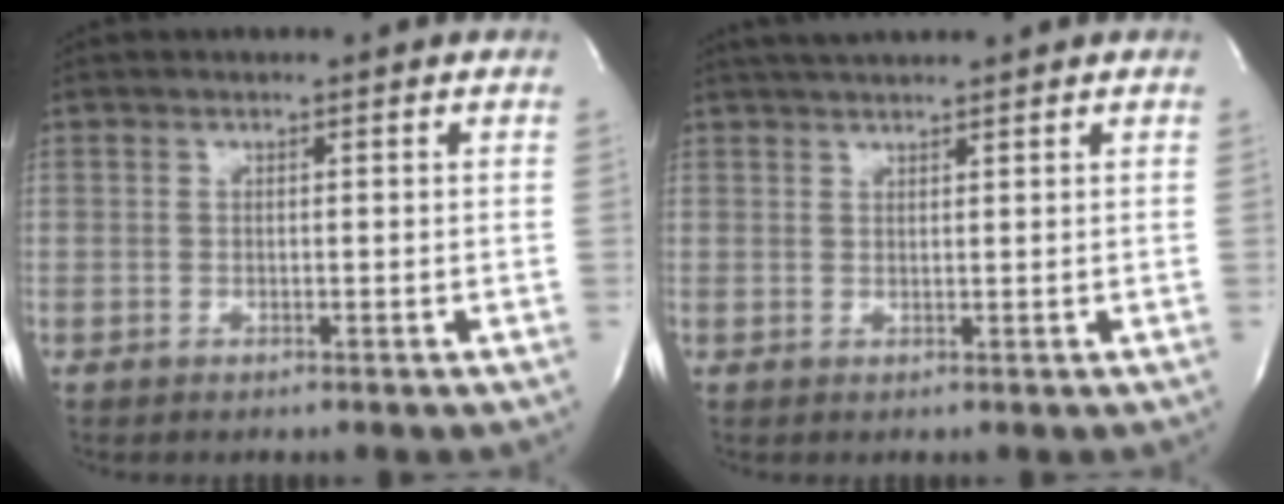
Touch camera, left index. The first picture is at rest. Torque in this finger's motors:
{"motor_torque": [0.04, -0.08, 0.58, 0.13]}